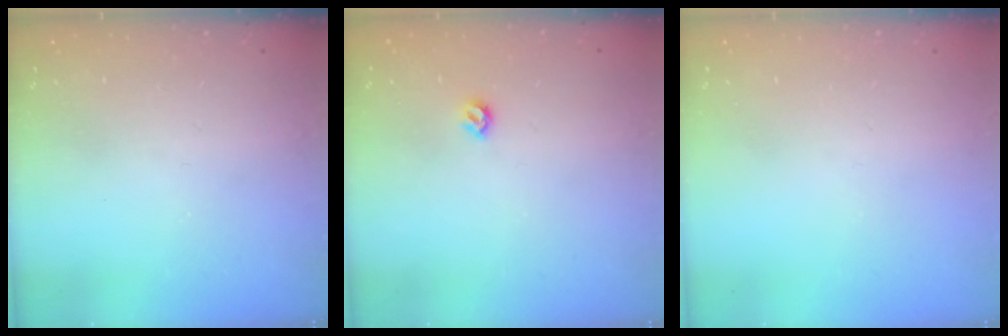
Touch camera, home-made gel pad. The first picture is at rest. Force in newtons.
{"total": 4.9, "press": 4.8, "slide": 0.8}
{"total": 0.0}